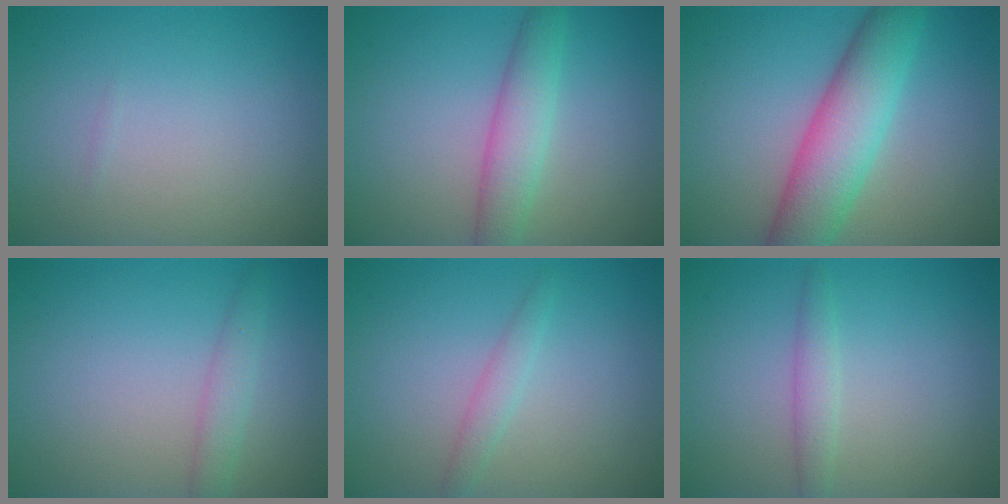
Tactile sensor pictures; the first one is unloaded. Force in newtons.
{"total": 3.7, "press": 3.7, "slide": 0.1}
{"total": 7.3, "press": 7.3, "slide": 0.4}
{"total": 1.8, "press": 1.8, "slide": 0.0}
{"total": 1.4, "press": 1.4, "slide": 0.1}
{"total": 1.6, "press": 1.6, "slide": 0.0}